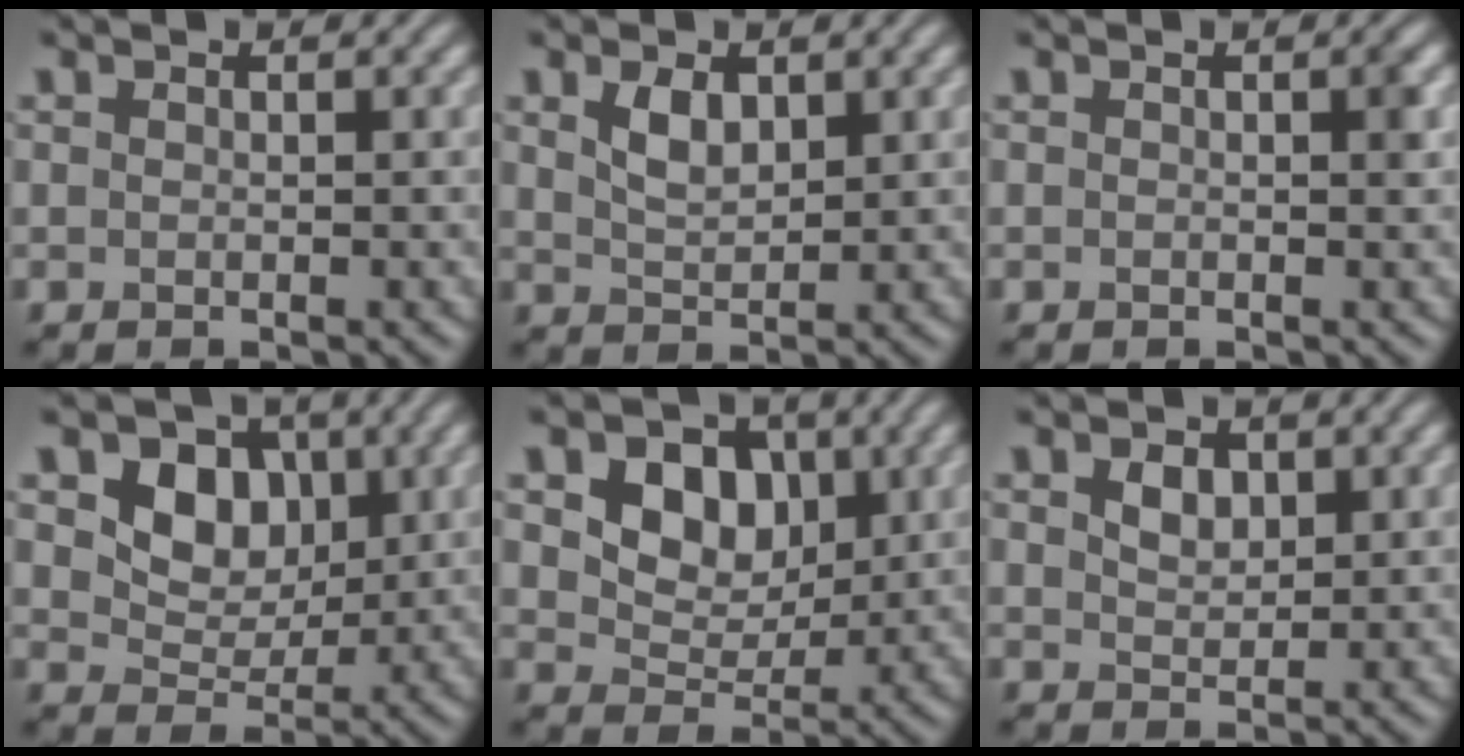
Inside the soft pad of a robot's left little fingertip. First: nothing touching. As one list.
[{"total": 2.6, "force": [1.3, 1.4, 1.7], "torque": [-0.040, -0.001, 0.029]}, {"total": 0.8, "force": [0.1, 0.1, 0.8], "torque": [-0.009, 0.002, 0.002]}, {"total": 5.6, "force": [2.0, 4.2, 3.0], "torque": [-0.059, -0.015, 0.030]}, {"total": 6.9, "force": [2.5, 5.1, 3.9], "torque": [-0.080, -0.003, 0.043]}, {"total": 2.1, "force": [1.0, 1.3, 1.2], "torque": [-0.027, 0.000, 0.020]}]